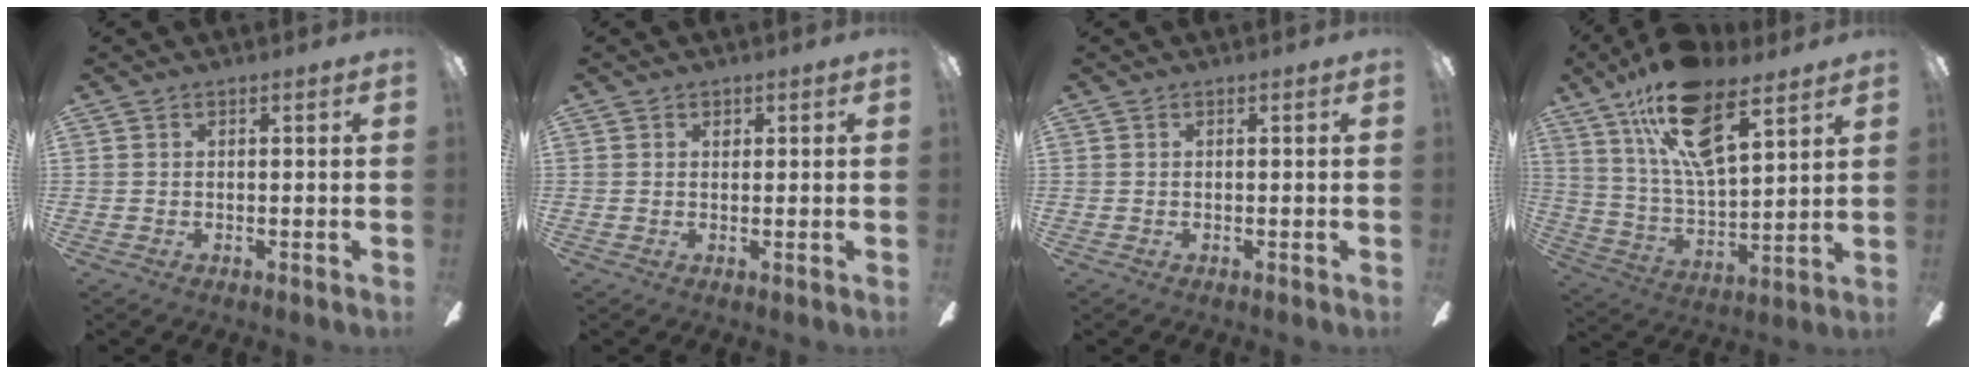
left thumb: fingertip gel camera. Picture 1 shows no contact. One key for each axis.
{"total": 1.2, "fx": 0.7, "fy": 0.8, "fz": 0.5, "tx": 0.006, "ty": -0.004, "tz": 0.008}
{"total": 0.0}
{"total": 20.1, "fx": 11.9, "fy": 8.4, "fz": 13.8, "tx": -0.249, "ty": -0.046, "tz": 0.205}